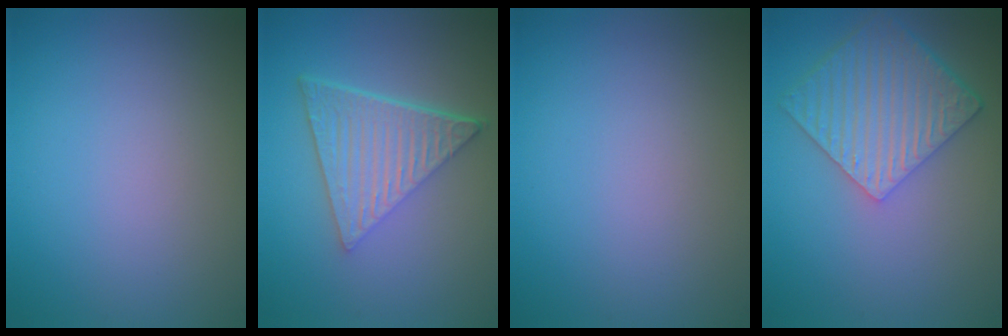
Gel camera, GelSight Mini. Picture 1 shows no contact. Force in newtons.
{"total": 6.8, "press": 4.5, "slide": 5.1}
{"total": 0.0}
{"total": 6.0, "press": 4.6, "slide": 4.0}